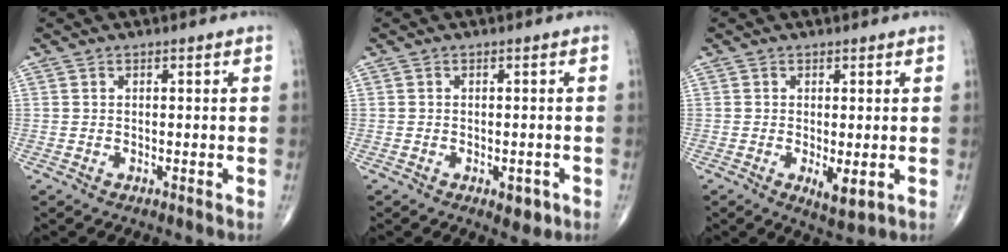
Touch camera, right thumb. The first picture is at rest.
{"total": 3.1, "force": [-1.3, 1.7, 2.3], "torque": [-0.017, 0.005, -0.011]}
{"total": 4.0, "force": [-0.8, 1.4, 3.6], "torque": [-0.057, -0.013, -0.009]}